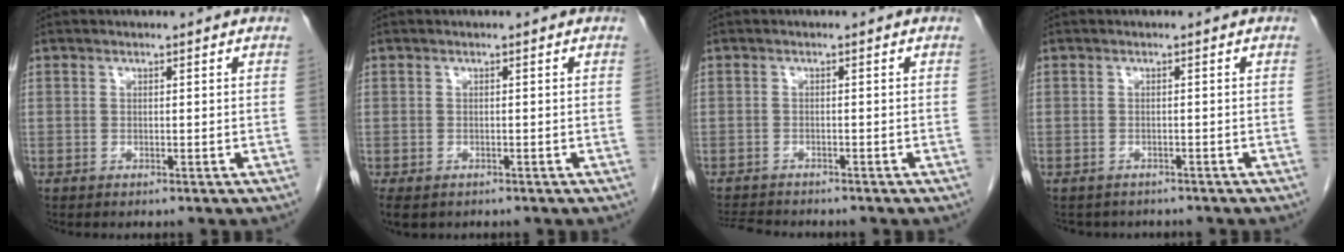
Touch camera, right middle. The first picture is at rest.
{"total": 4.2, "force": [-2.8, 2.5, 1.9], "torque": [-0.034, -0.006, -0.040]}
{"total": 4.9, "force": [-4.7, 0.8, 1.3], "torque": [-0.021, -0.011, -0.077]}
{"total": 3.8, "force": [-3.4, 1.7, 0.4], "torque": [-0.007, 0.001, -0.042]}